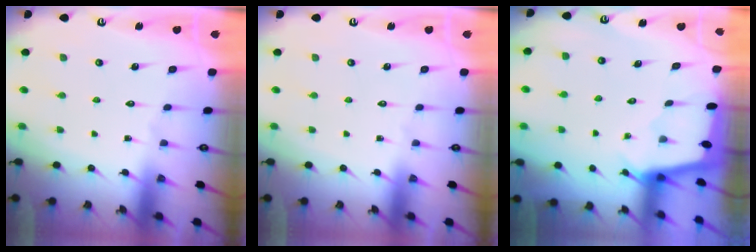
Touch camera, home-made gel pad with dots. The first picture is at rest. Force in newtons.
{"total": 0.0}
{"total": 1.8, "press": 1.7, "slide": 0.1}